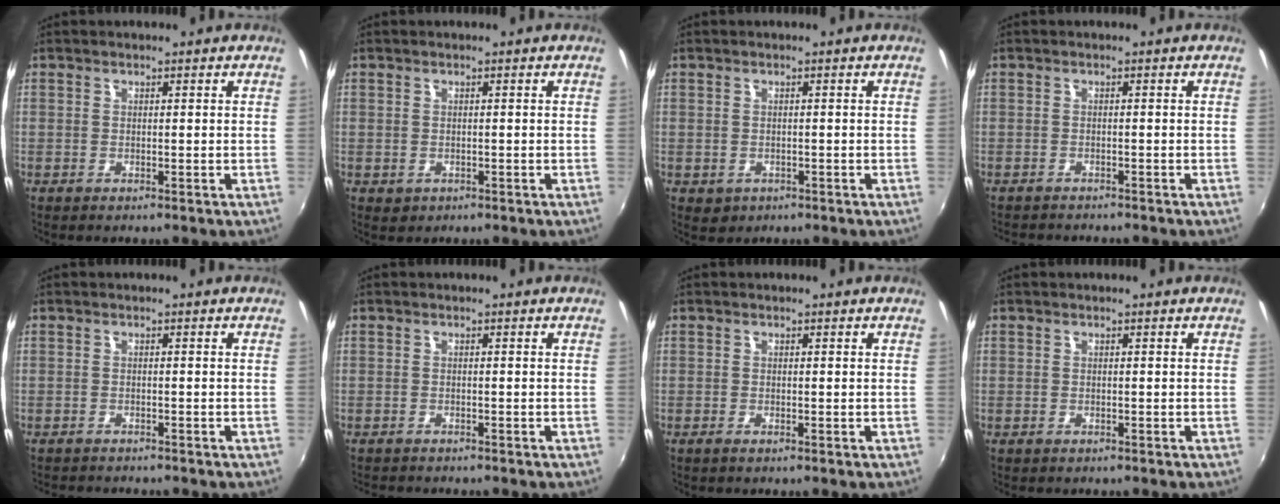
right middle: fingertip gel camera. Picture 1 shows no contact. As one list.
[{"total": 1.9, "force": [-0.6, 1.6, 0.8], "torque": [-0.015, -0.005, -0.005]}, {"total": 2.2, "force": [-0.6, 2.0, 0.9], "torque": [-0.018, -0.005, -0.004]}, {"total": 3.6, "force": [-3.4, 0.8, 0.8], "torque": [-0.027, -0.015, -0.054]}, {"total": 3.5, "force": [-3.3, 0.6, 0.8], "torque": [-0.026, -0.015, -0.054]}, {"total": 2.6, "force": [-2.5, 0.5, 0.6], "torque": [-0.021, -0.016, -0.042]}, {"total": 0.6, "force": [-0.5, 0.1, 0.4], "torque": [-0.008, -0.003, -0.010]}, {"total": 0.8, "force": [-0.6, 0.6, -0.1], "torque": [-0.002, -0.002, -0.010]}]